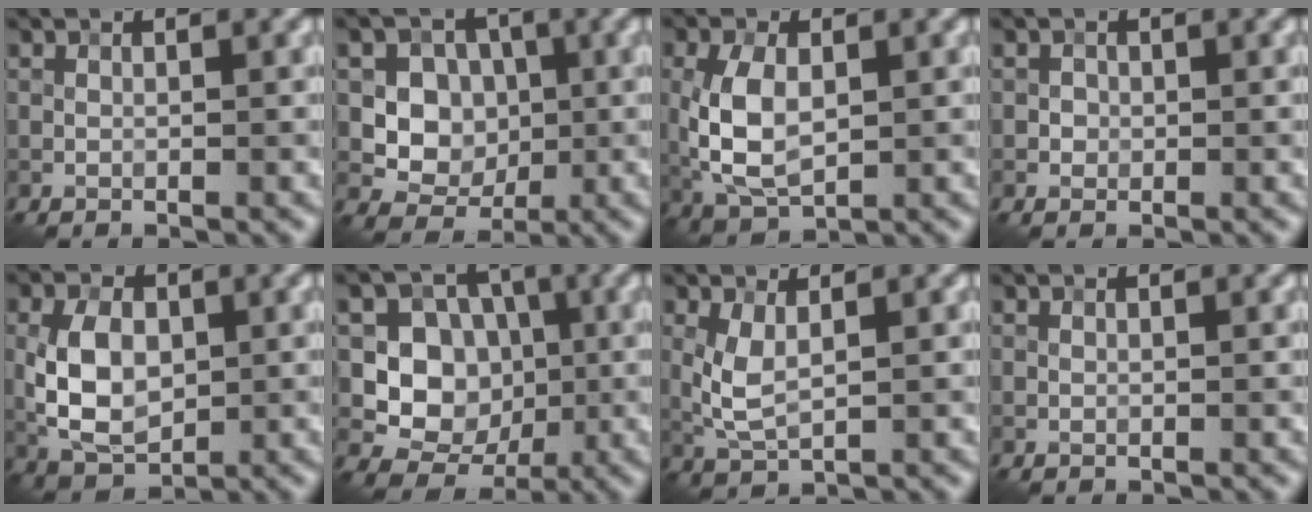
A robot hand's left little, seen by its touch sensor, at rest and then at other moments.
{"total": 5.2, "force": [0.0, 4.5, 2.5], "torque": [-0.032, -0.001, -0.017]}
{"total": 5.9, "force": [0.0, 3.5, 4.7], "torque": [-0.111, 0.001, 0.006]}
{"total": 0.8, "force": [-0.1, 0.8, 0.1], "torque": [-0.001, -0.002, -0.003]}
{"total": 6.4, "force": [-0.2, 4.3, 4.8], "torque": [-0.105, 0.000, -0.003]}
{"total": 6.6, "force": [-0.7, 5.8, 3.1], "torque": [-0.035, -0.003, -0.020]}
{"total": 3.1, "force": [0.5, 1.5, 2.7], "torque": [-0.068, -0.005, 0.015]}
{"total": 0.0}